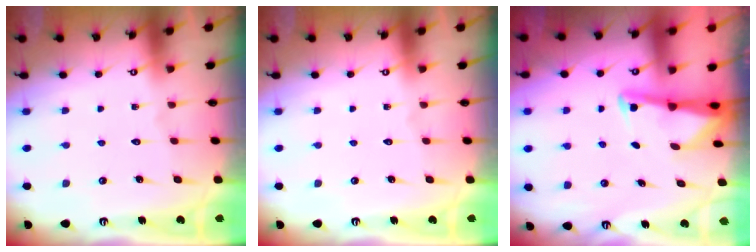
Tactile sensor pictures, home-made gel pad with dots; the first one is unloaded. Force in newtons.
{"total": 0.0}
{"total": 3.0, "press": 3.0, "slide": 0.3}